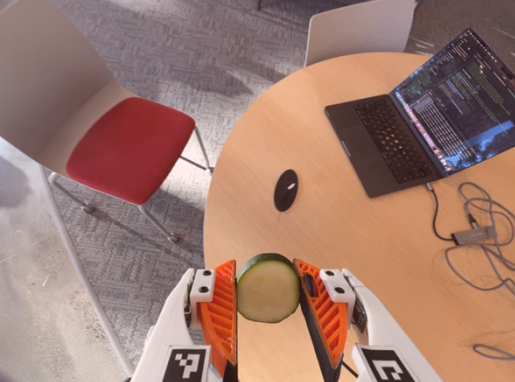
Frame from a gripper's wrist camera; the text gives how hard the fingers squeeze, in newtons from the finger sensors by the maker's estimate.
{"total": 9.6, "left": 9.8, "right": 9.5}